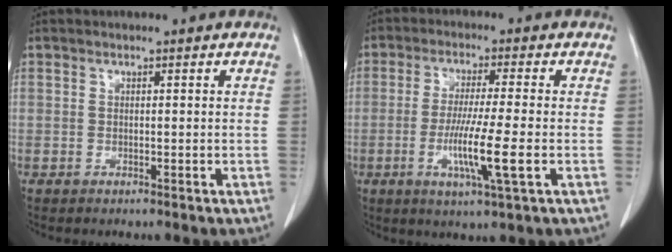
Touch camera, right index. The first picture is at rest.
{"total": 9.3, "force": [-2.4, -0.1, 8.9], "torque": [-0.168, -0.019, -0.046]}